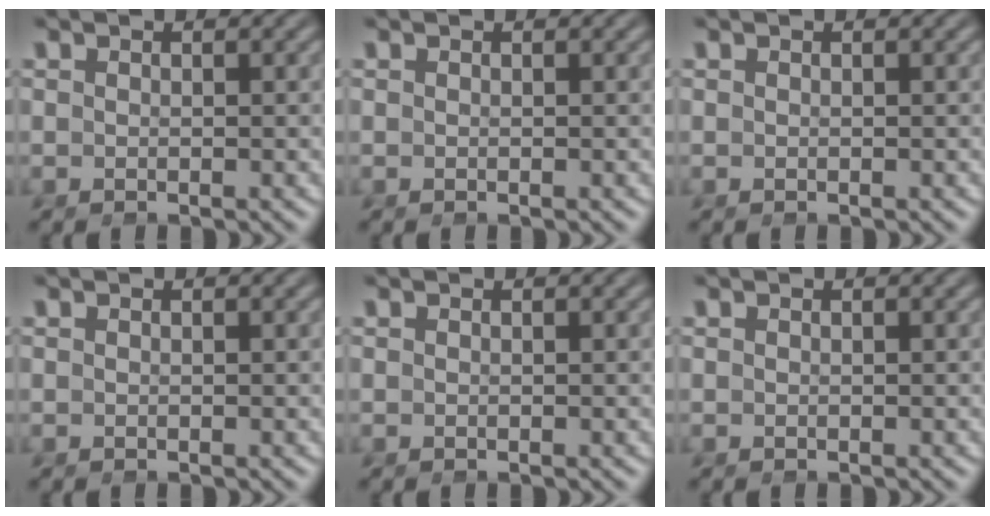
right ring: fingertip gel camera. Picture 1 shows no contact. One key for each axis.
{"total": 0.0}
{"total": 0.0}
{"total": 0.0}
{"total": 0.0}
{"total": 0.0}